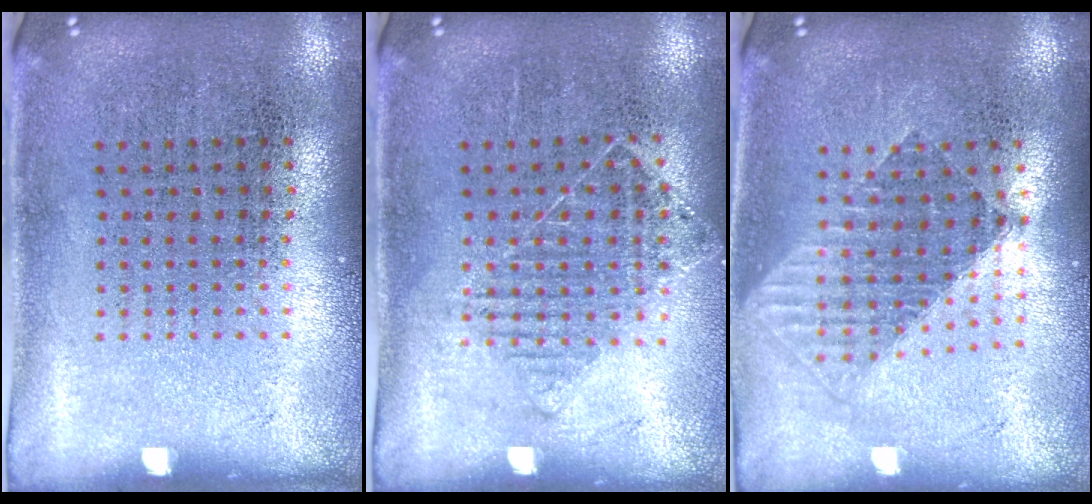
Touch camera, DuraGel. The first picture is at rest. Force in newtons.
{"total": 0.9, "press": 0.9, "slide": 0.2}
{"total": 1.5, "press": 1.3, "slide": 0.8}